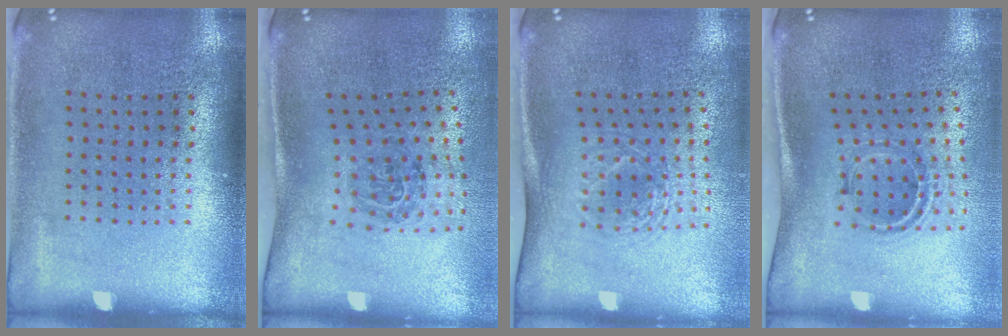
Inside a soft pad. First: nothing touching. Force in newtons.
{"total": 1.8, "press": 1.2, "slide": 1.3}
{"total": 1.7, "press": 1.3, "slide": 1.2}
{"total": 1.2, "press": 1.0, "slide": 0.7}